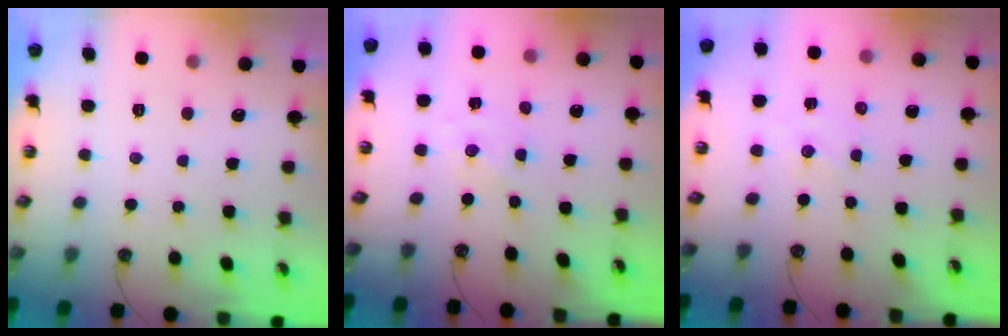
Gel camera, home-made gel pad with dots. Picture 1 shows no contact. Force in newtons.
{"total": 0.0}
{"total": 1.8, "press": 1.8, "slide": 0.3}